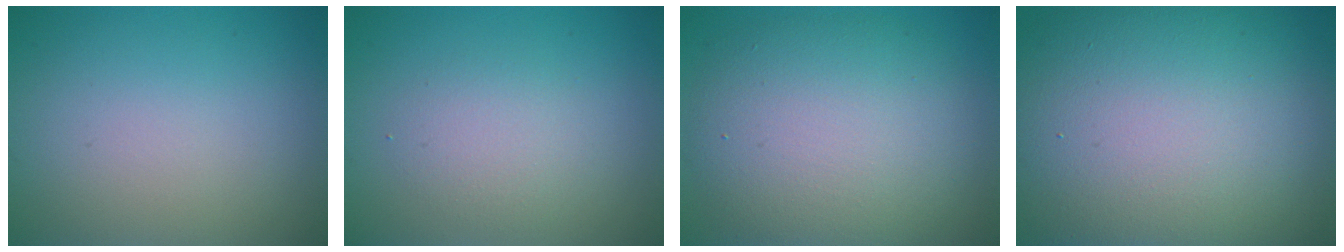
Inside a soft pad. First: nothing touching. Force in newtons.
{"total": 2.2, "press": 2.2, "slide": 0.0}
{"total": 9.5, "press": 9.4, "slide": 0.5}
{"total": 17.6, "press": 17.6, "slide": 1.0}